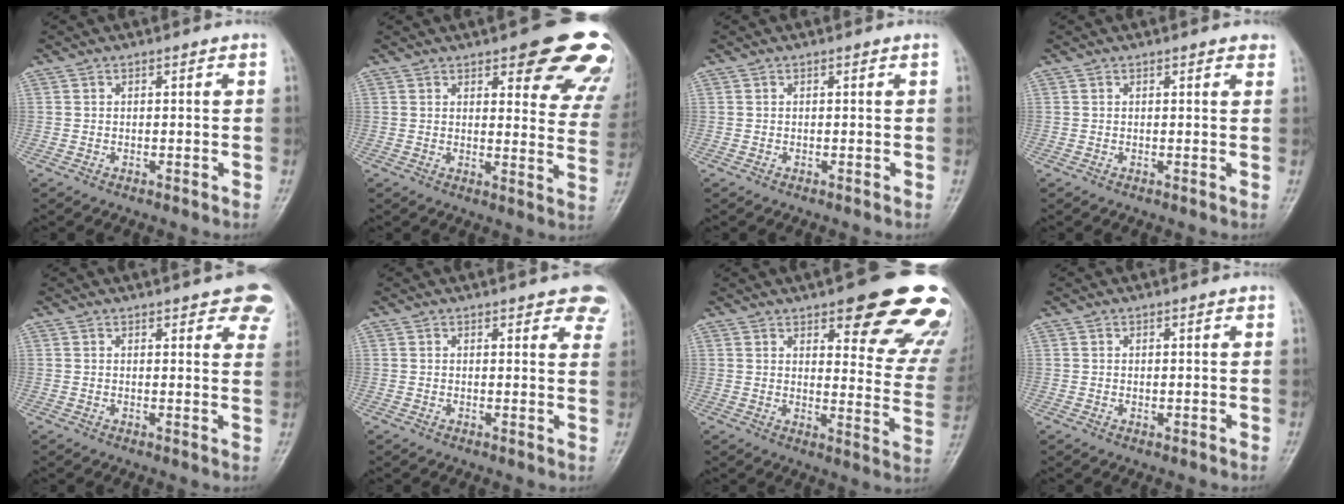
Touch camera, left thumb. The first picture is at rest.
{"total": 17.6, "force": [10.8, 5.8, 12.7], "torque": [-0.106, -0.043, 0.117]}
{"total": 0.0}
{"total": 1.6, "force": [1.0, 0.6, 1.0], "torque": [-0.008, -0.002, 0.008]}
{"total": 10.1, "force": [6.6, 3.6, 6.8], "torque": [-0.047, -0.020, 0.066]}
{"total": 7.8, "force": [5.5, 2.9, 4.7], "torque": [-0.024, -0.017, 0.053]}
{"total": 23.3, "force": [14.4, 7.3, 16.7], "torque": [-0.162, -0.062, 0.176]}
{"total": 1.0, "force": [0.2, 0.5, 0.8], "torque": [-0.011, -0.002, 0.006]}